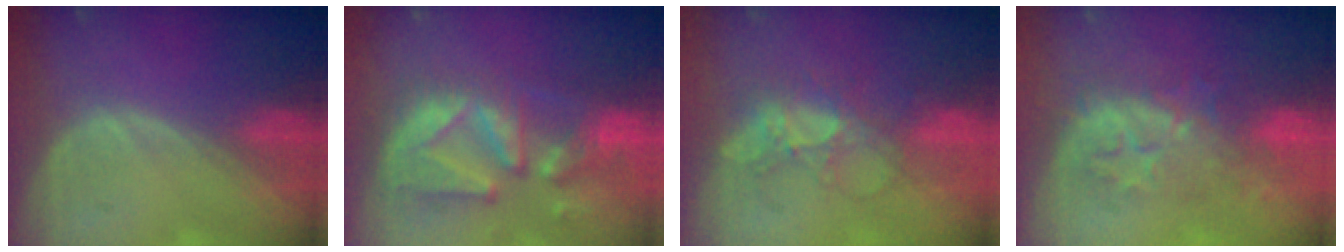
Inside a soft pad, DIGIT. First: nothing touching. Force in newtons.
{"total": 12.6, "press": 11.1, "slide": 6.0}
{"total": 6.0, "press": 5.8, "slide": 1.6}
{"total": 8.4, "press": 8.1, "slide": 2.0}